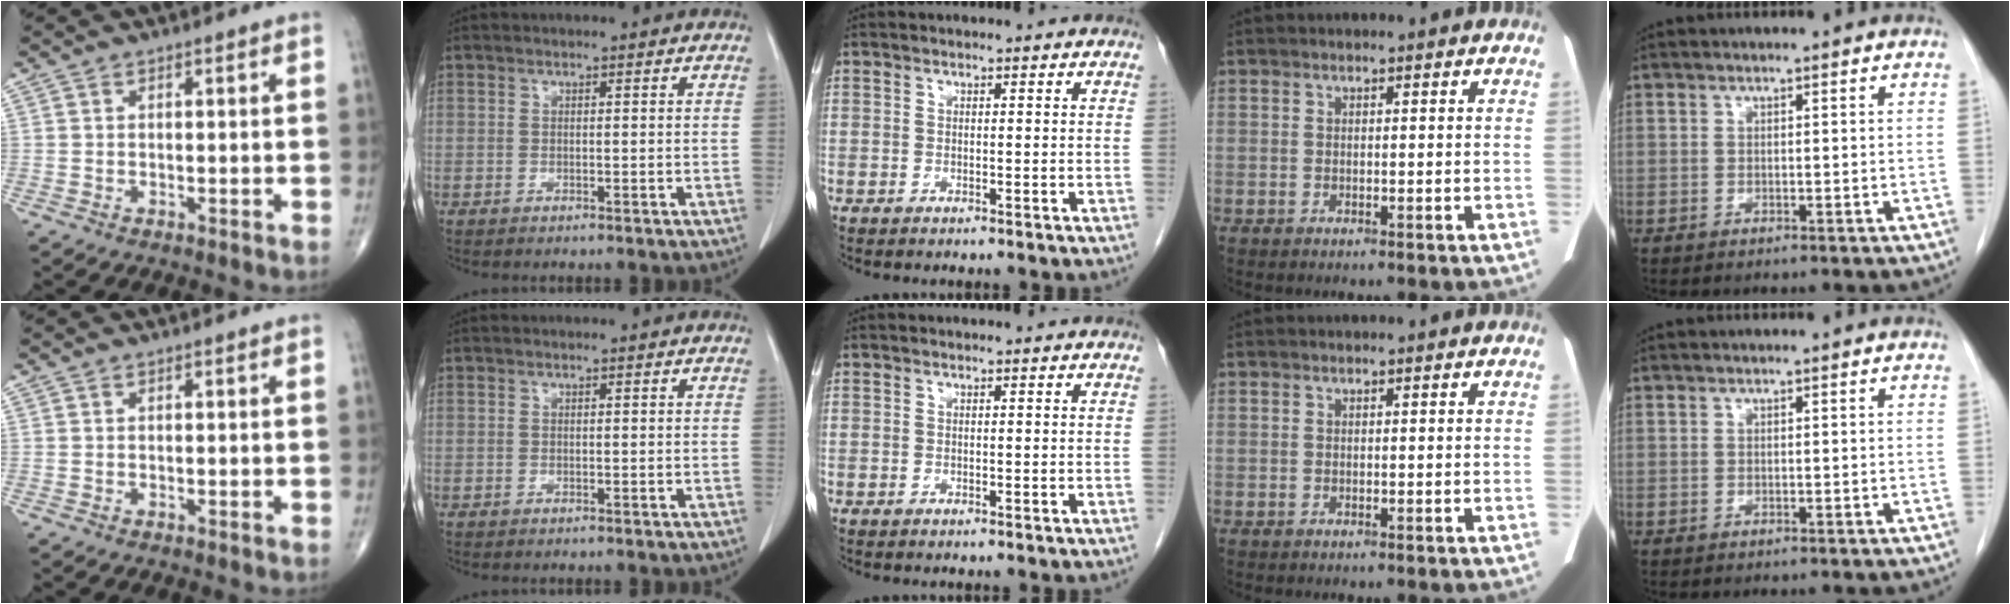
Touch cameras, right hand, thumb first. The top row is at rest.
{}